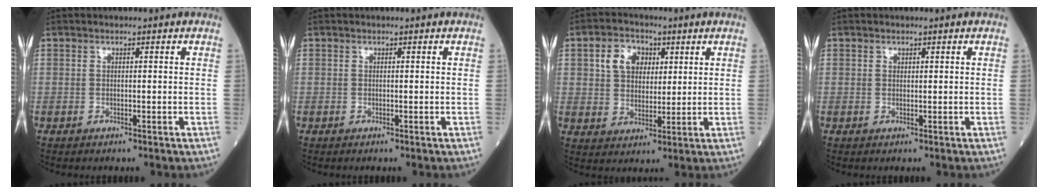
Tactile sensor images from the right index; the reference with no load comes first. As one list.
[{"total": 0.0}, {"total": 6.7, "force": [2.5, 4.8, 4.0], "torque": [-0.078, 0.020, 0.050]}, {"total": 0.5, "force": [0.4, 0.3, 0.2], "torque": [-0.003, 0.001, 0.007]}]